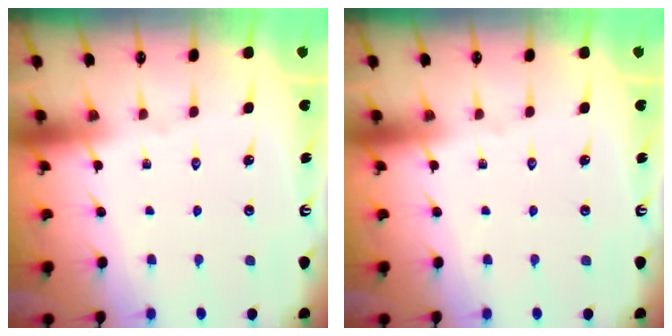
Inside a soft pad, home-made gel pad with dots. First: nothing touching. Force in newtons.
{"total": 0.0}